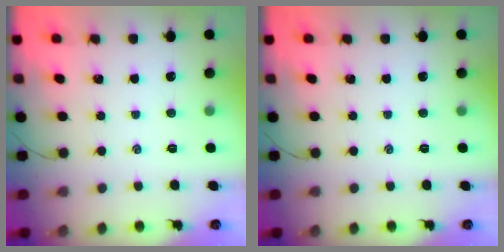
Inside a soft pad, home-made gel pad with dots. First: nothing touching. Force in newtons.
{"total": 0.0}